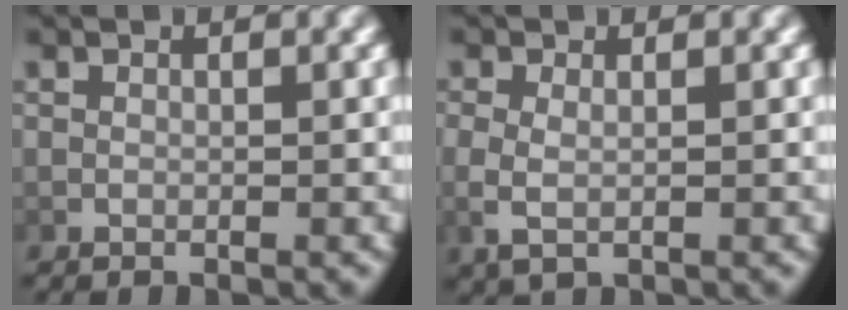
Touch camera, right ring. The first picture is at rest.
{"total": 2.6, "force": [0.1, 1.6, 2.0], "torque": [-0.056, -0.014, 0.014]}